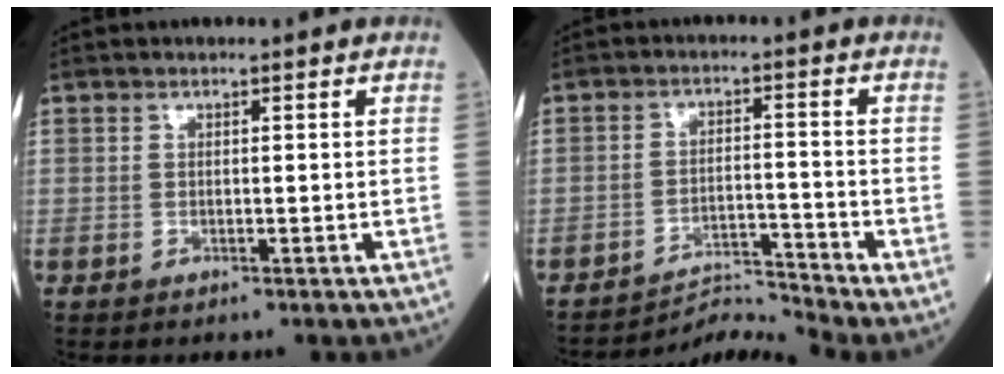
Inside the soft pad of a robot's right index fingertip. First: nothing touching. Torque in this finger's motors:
{"motor_torque": [-0.10, -0.23, 0.13, 0.00]}